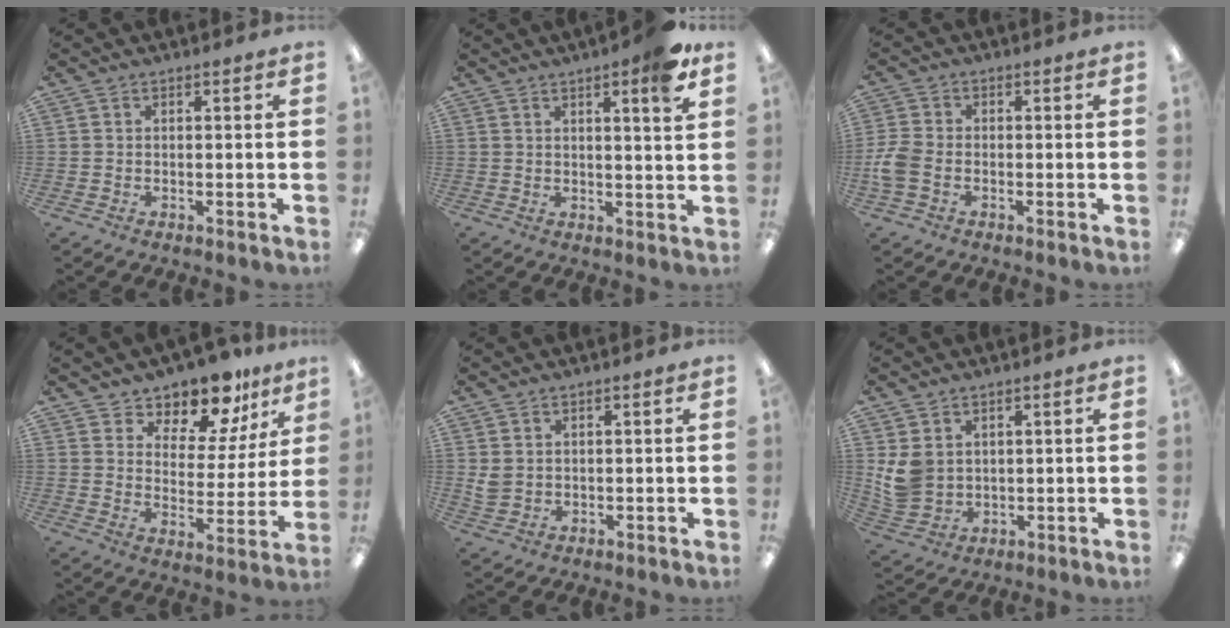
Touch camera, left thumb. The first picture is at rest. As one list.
[{"total": 6.4, "force": [4.0, 0.8, 5.0], "torque": [-0.074, -0.014, 0.060]}, {"total": 5.1, "force": [-1.5, 3.4, 3.5], "torque": [-0.075, 0.006, -0.029]}, {"total": 10.9, "force": [9.9, 3.9, 2.5], "torque": [-0.049, -0.087, 0.180]}, {"total": 2.8, "force": [1.0, 2.1, 1.4], "torque": [-0.029, 0.003, 0.020]}, {"total": 6.8, "force": [2.2, 5.6, 3.2], "torque": [-0.073, -0.001, 0.047]}]